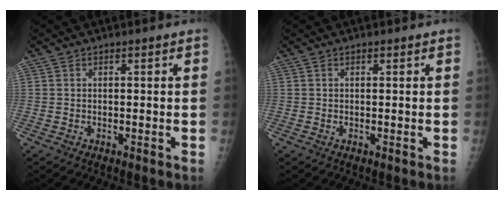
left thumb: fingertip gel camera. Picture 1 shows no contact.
{"total": 0.0}